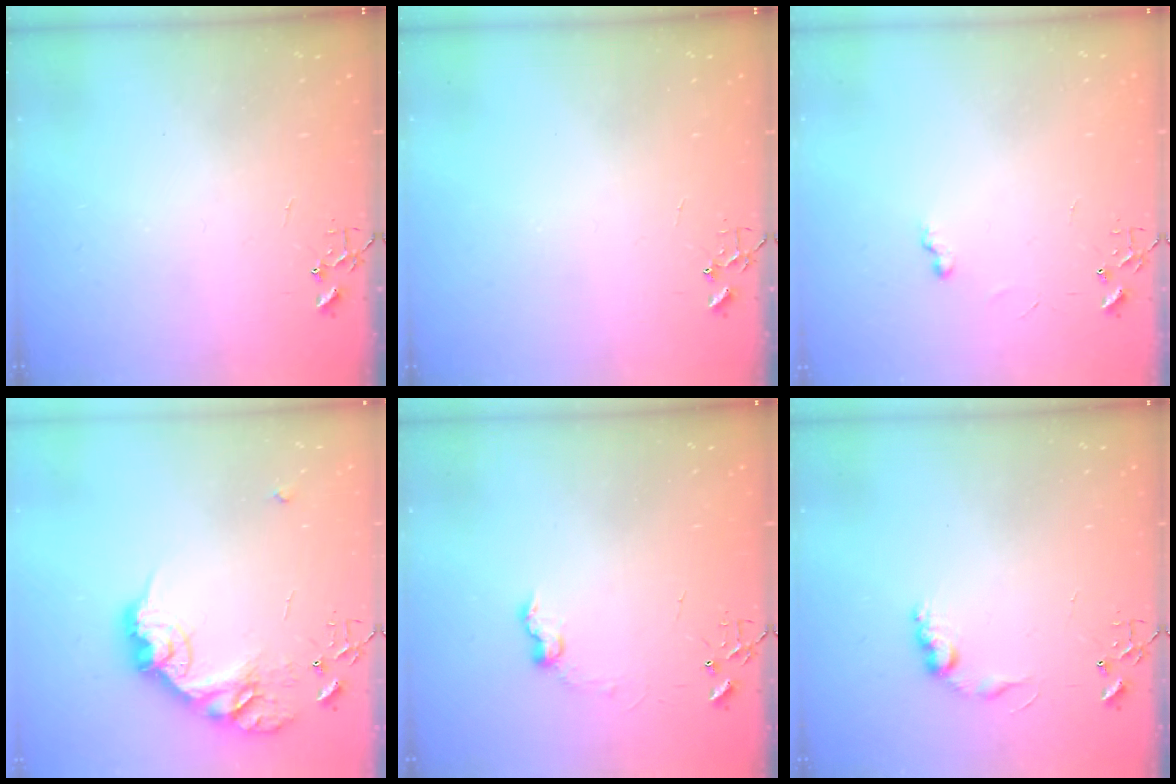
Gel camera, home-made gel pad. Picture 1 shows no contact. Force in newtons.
{"total": 0.0}
{"total": 5.2, "press": 5.2, "slide": 0.4}
{"total": 18.3, "press": 18.3, "slide": 1.0}
{"total": 7.8, "press": 7.8, "slide": 0.8}
{"total": 8.6, "press": 8.6, "slide": 0.4}